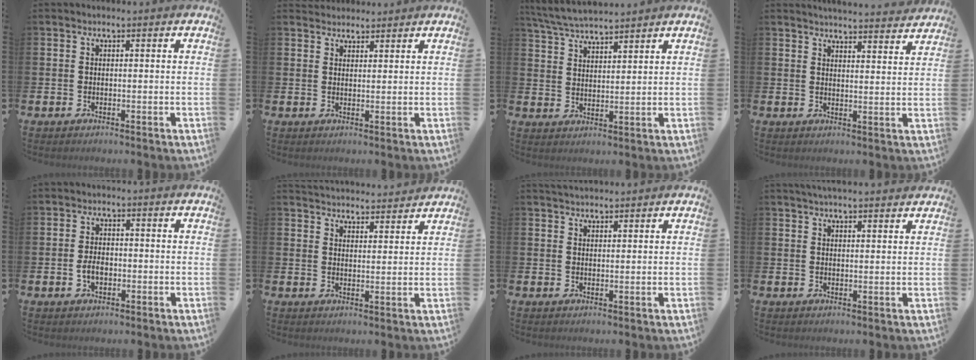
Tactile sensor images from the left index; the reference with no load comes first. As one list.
[{"total": 2.4, "force": [2.3, 0.7, -0.1], "torque": [0.008, -0.008, 0.041]}, {"total": 5.2, "force": [5.0, 0.3, 1.0], "torque": [-0.040, -0.022, 0.092]}, {"total": 4.4, "force": [4.4, -0.1, 0.2], "torque": [0.000, -0.036, 0.075]}, {"total": 2.6, "force": [-0.5, 1.6, 1.9], "torque": [-0.022, -0.002, -0.014]}, {"total": 4.1, "force": [4.1, 0.5, -0.2], "torque": [-0.006, -0.026, 0.074]}, {"total": 2.1, "force": [2.0, 0.4, 0.3], "torque": [0.004, -0.010, 0.034]}, {"total": 3.0, "force": [2.9, 0.1, 0.7], "torque": [-0.015, -0.009, 0.052]}]